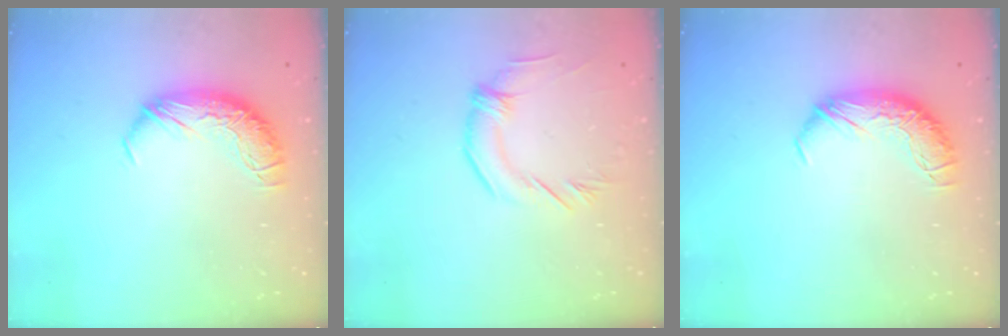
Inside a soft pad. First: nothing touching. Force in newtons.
{"total": 1.3, "press": 1.3, "slide": 0.4}
{"total": 0.0}